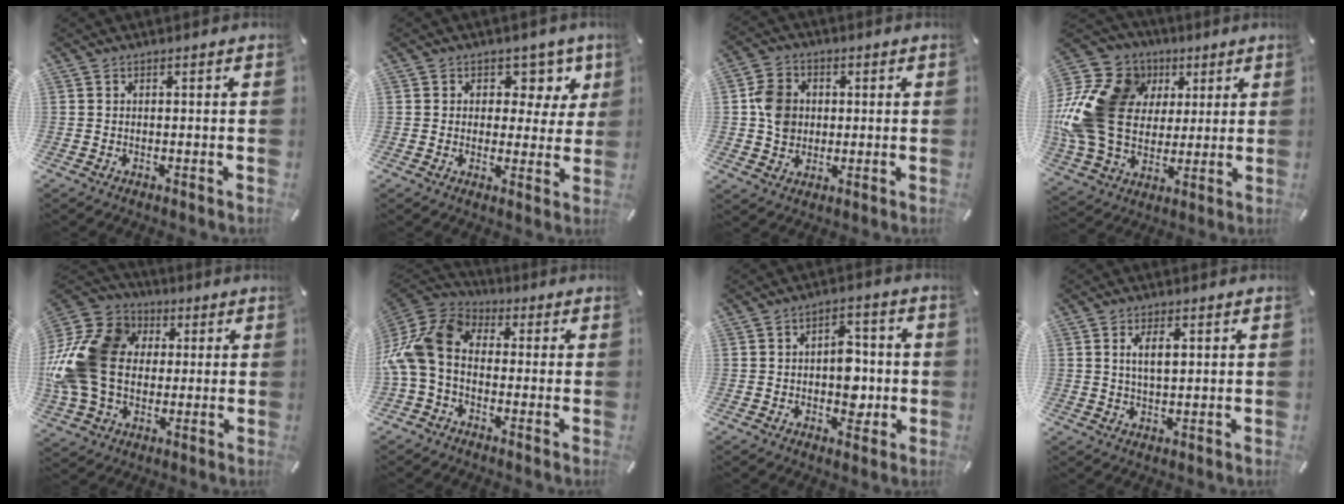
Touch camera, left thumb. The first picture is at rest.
{"total": 7.8, "force": [3.5, 6.1, 3.4], "torque": [-0.034, -0.028, 0.058]}
{"total": 7.7, "force": [0.5, 6.9, 3.3], "torque": [-0.046, 0.013, 0.013]}
{"total": 21.7, "force": [2.9, 17.9, 11.9], "torque": [-0.244, 0.000, 0.054]}
{"total": 20.0, "force": [0.7, 16.6, 11.1], "torque": [-0.237, 0.014, 0.016]}
{"total": 12.3, "force": [-2.3, 9.1, 7.8], "torque": [-0.177, 0.023, -0.047]}
{"total": 8.0, "force": [-0.9, 5.6, 5.6], "torque": [-0.069, 0.005, -0.016]}
{"total": 4.7, "force": [1.3, 2.0, 4.1], "torque": [-0.069, 0.000, 0.017]}